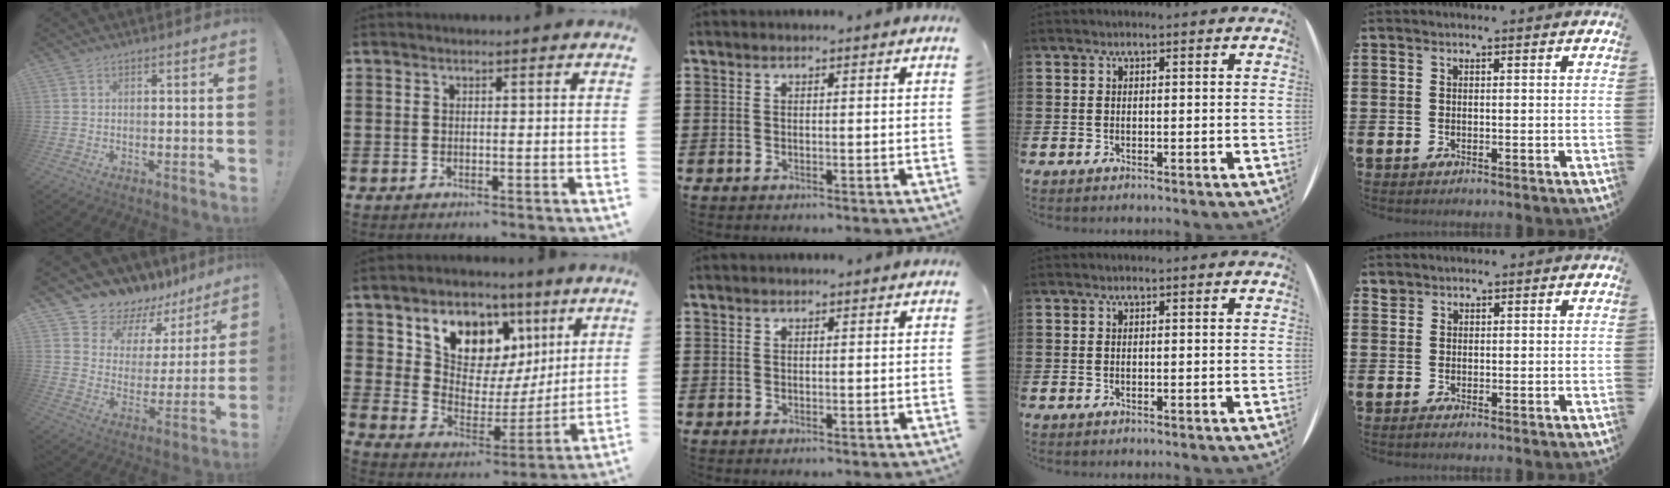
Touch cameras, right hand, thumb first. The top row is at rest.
{"thumb": {"total": 9.2, "force": [8.1, 4.3, 0.7], "torque": [-0.021, -0.081, 0.146]}, "index": {"total": 8.8, "force": [5.6, 6.2, 3.0], "torque": [-0.089, -0.045, 0.099]}, "little": {"total": 0.7, "force": [0.6, 0.3, -0.1], "torque": [0.016, -0.004, 0.008]}}